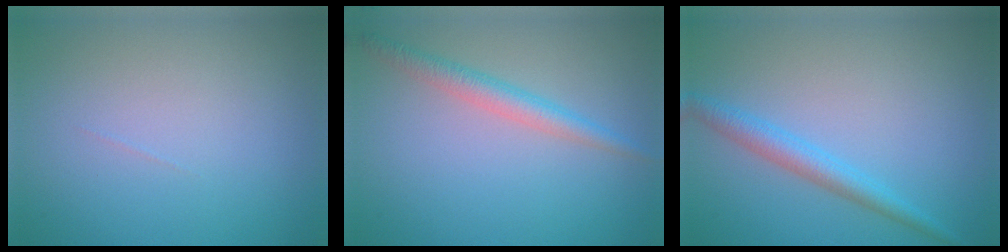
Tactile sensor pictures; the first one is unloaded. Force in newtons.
{"total": 2.5, "press": 2.5, "slide": 0.1}
{"total": 2.6, "press": 2.6, "slide": 0.0}